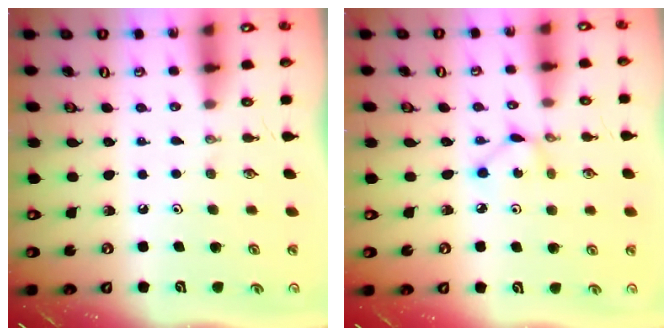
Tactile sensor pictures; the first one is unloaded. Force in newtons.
{"total": 2.2, "press": 2.2, "slide": 0.1}